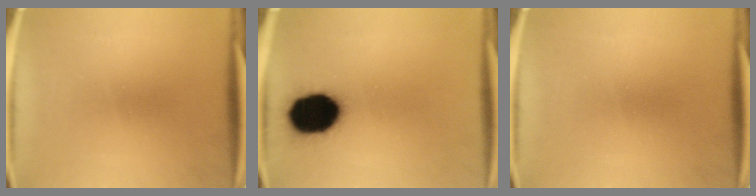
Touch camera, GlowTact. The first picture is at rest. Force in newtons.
{"total": 18.6}
{"total": 0.0}